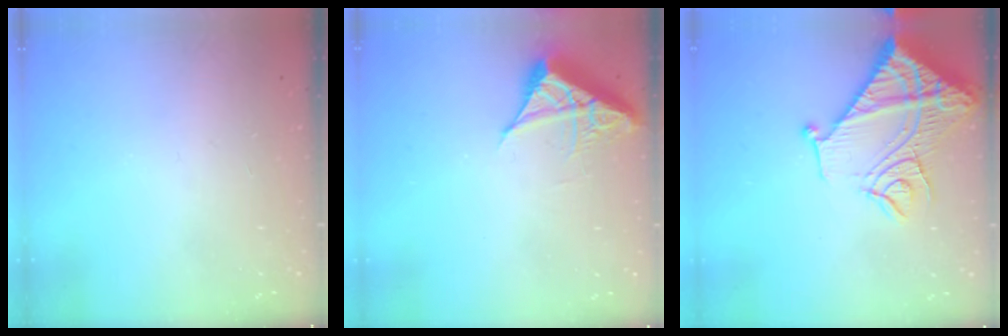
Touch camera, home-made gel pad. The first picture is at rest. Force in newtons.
{"total": 6.9, "press": 6.8, "slide": 0.6}
{"total": 19.7, "press": 19.6, "slide": 2.1}